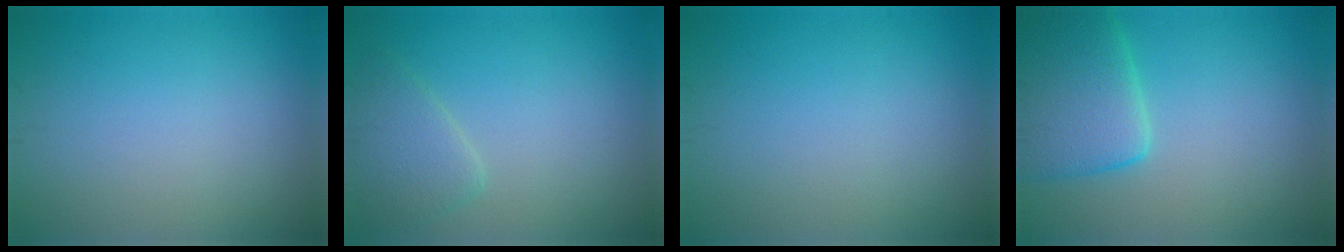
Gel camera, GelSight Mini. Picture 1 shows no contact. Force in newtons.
{"total": 2.5, "press": 2.5, "slide": 0.2}
{"total": 0.0}
{"total": 5.7, "press": 5.7, "slide": 0.7}